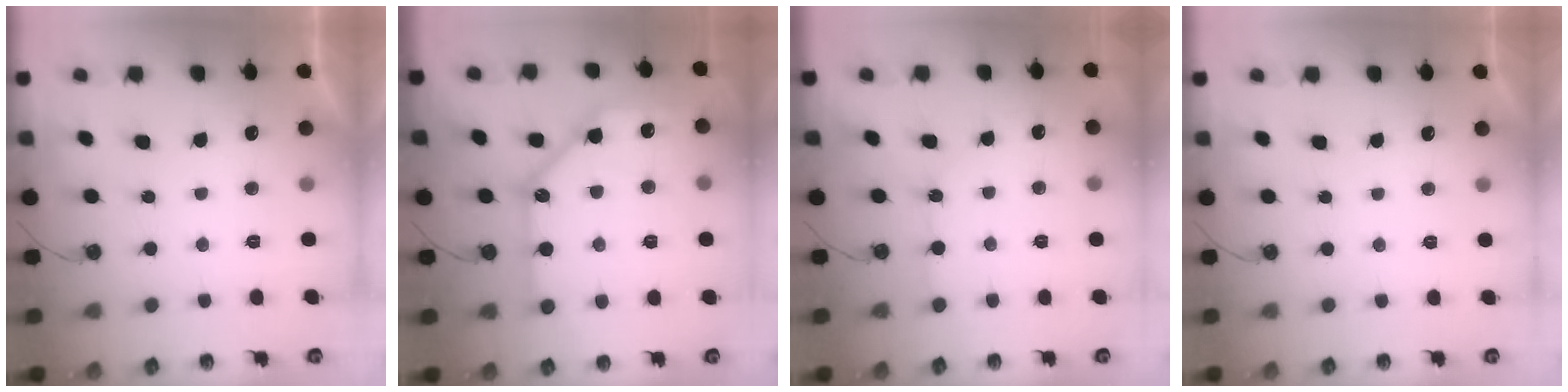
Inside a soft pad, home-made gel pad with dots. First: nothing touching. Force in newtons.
{"total": 14.2, "press": 14.1, "slide": 1.6}
{"total": 3.5, "press": 3.4, "slide": 0.5}
{"total": 0.0}